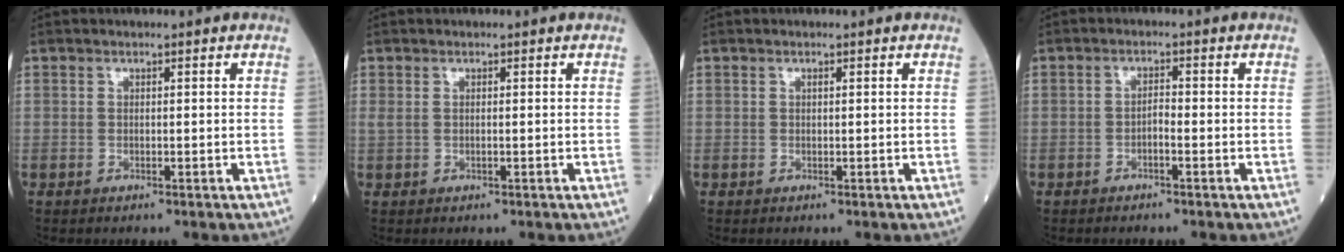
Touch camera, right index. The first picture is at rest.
{"total": 0.9, "force": [0.4, 0.3, 0.8], "torque": [-0.033, 0.013, 0.018]}
{"total": 0.0}
{"total": 1.4, "force": [-0.6, 0.3, 1.2], "torque": [-0.020, 0.005, -0.010]}